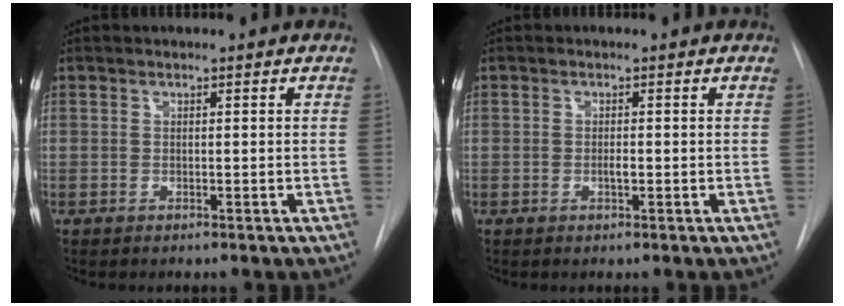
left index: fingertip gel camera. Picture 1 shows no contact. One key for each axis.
{"total": 1.0, "fx": -0.3, "fy": 0.3, "fz": 0.9, "tx": -0.017, "ty": 0.000, "tz": -0.005}